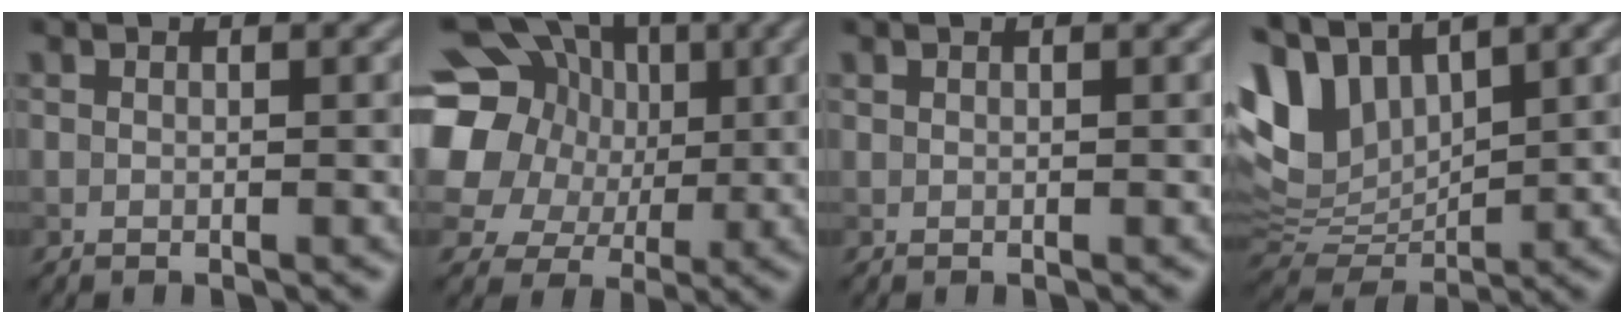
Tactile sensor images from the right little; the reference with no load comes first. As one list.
[{"total": 17.8, "force": [3.2, 15.6, 7.8], "torque": [-0.188, 0.033, 0.025]}, {"total": 0.0}, {"total": 7.3, "force": [3.8, 4.3, 4.4], "torque": [-0.102, 0.006, 0.078]}]